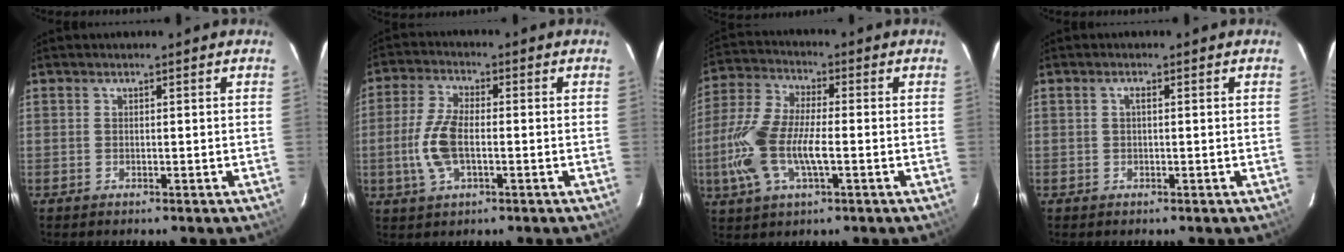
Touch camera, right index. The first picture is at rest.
{"total": 8.6, "force": [-1.5, 4.0, 7.4], "torque": [-0.166, 0.005, -0.031]}
{"total": 13.5, "force": [-3.0, 5.3, 12.1], "torque": [-0.272, 0.001, -0.061]}
{"total": 0.9, "force": [0.1, 0.2, 0.8], "torque": [-0.015, 0.005, -0.001]}